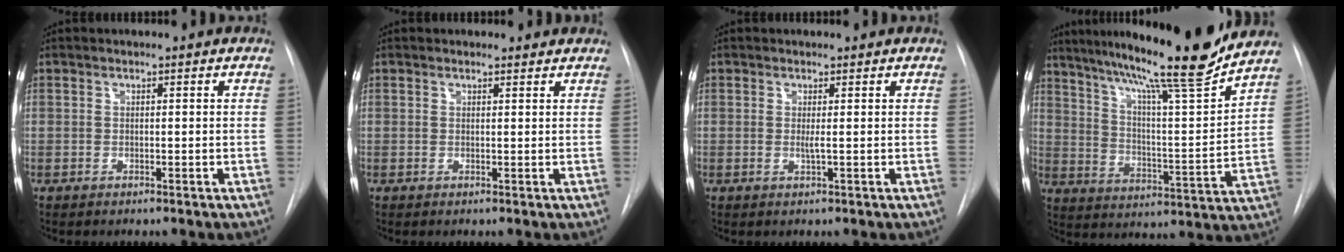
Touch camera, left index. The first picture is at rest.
{"total": 1.2, "force": [1.1, 0.5, -0.1], "torque": [-0.005, -0.005, 0.006]}
{"total": 0.8, "force": [-0.2, -0.2, 0.7], "torque": [-0.020, -0.007, -0.004]}
{"total": 18.7, "force": [15.8, -1.0, 10.1], "torque": [-0.161, -0.029, 0.238]}